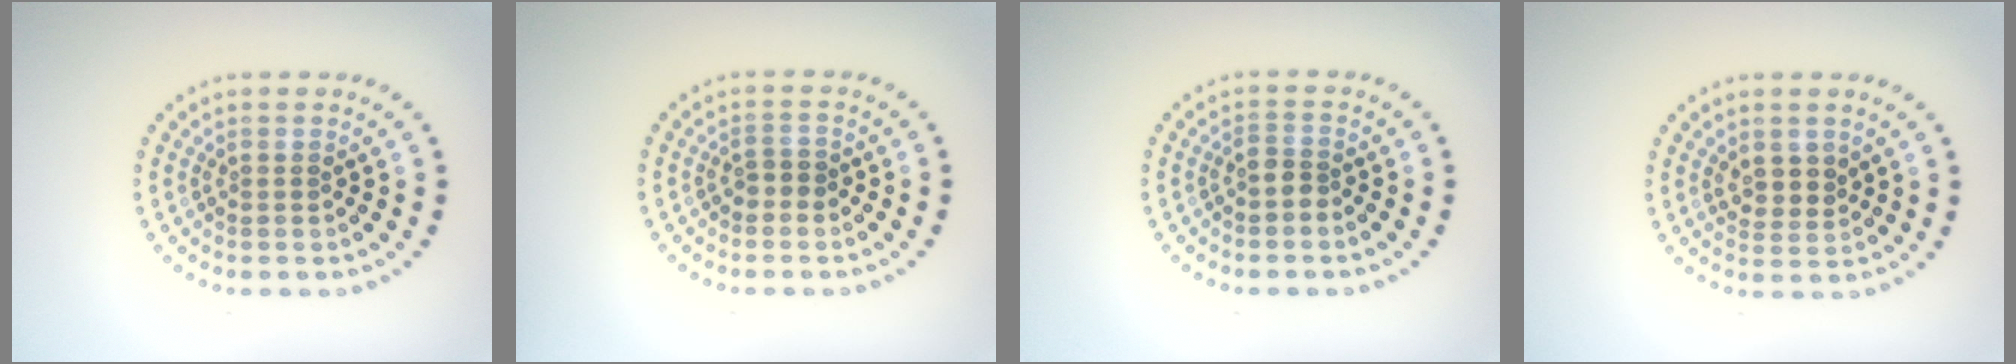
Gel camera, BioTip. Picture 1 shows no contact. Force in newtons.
{"total": 1.1, "press": 1.0, "slide": 0.5}
{"total": 1.6, "press": 1.3, "slide": 0.9}
{"total": 2.1, "press": 1.9, "slide": 0.8}